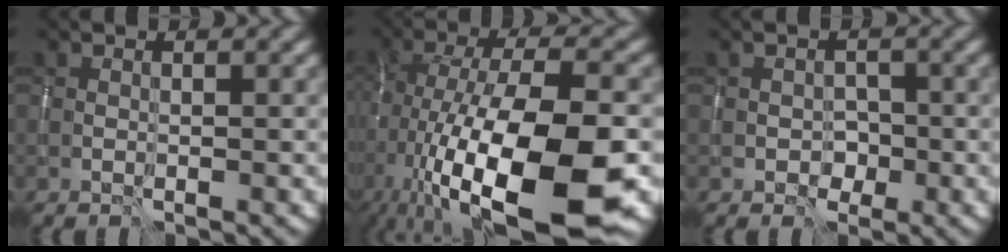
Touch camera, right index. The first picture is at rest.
{"total": 16.6, "force": [-6.4, 6.0, 14.1], "torque": [-0.240, -0.011, -0.098]}
{"total": 1.3, "force": [-0.6, 1.2, 0.3], "torque": [-0.003, -0.003, -0.007]}